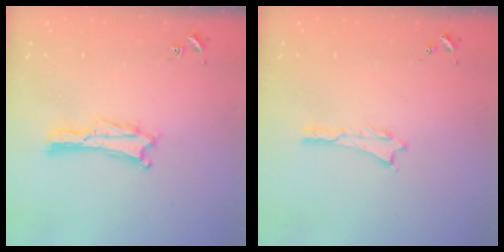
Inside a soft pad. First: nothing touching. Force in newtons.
{"total": 0.0}